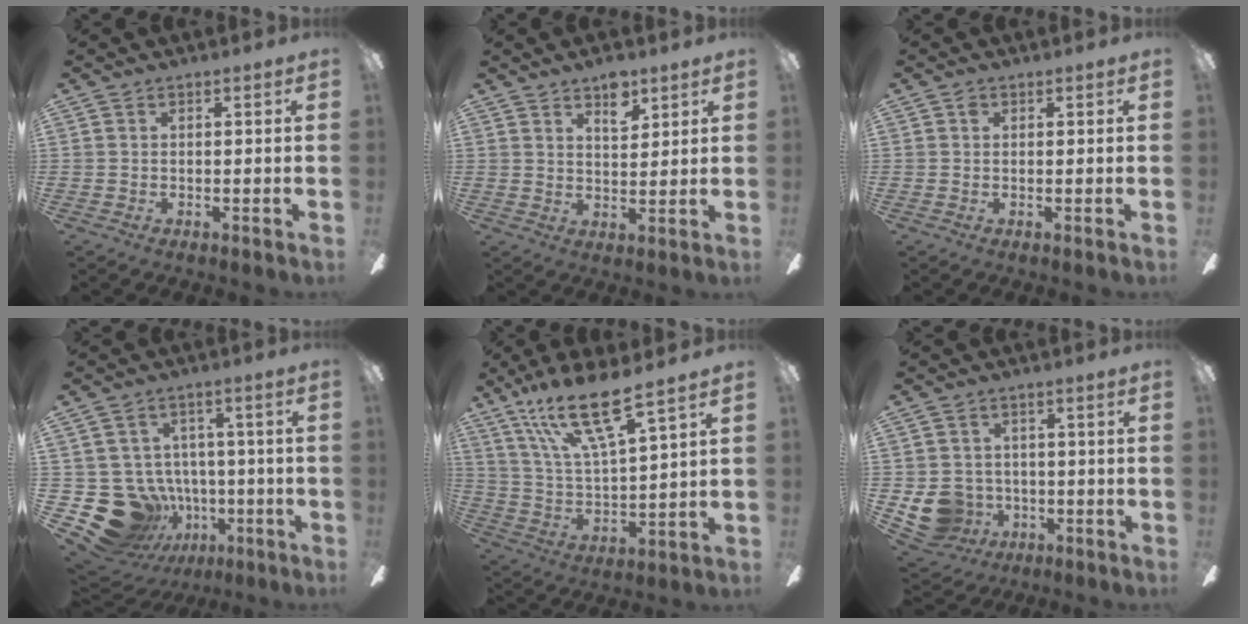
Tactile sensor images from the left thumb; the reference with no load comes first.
{"total": 6.5, "force": [4.7, 3.2, 3.2], "torque": [-0.033, -0.023, 0.079]}
{"total": 0.9, "force": [0.4, 0.7, 0.5], "torque": [-0.010, 0.005, 0.006]}
{"total": 16.2, "force": [-5.7, 13.7, 6.4], "torque": [-0.154, 0.026, -0.072]}
{"total": 17.6, "force": [12.2, 4.0, 12.1], "torque": [-0.237, -0.062, 0.205]}
{"total": 9.2, "force": [-2.4, 8.3, 3.0], "torque": [-0.097, 0.009, -0.041]}